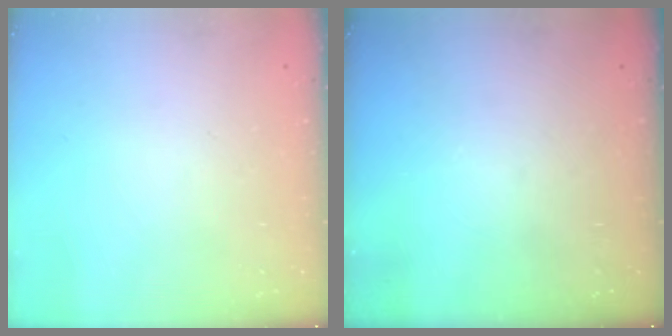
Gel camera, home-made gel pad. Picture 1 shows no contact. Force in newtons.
{"total": 0.0}